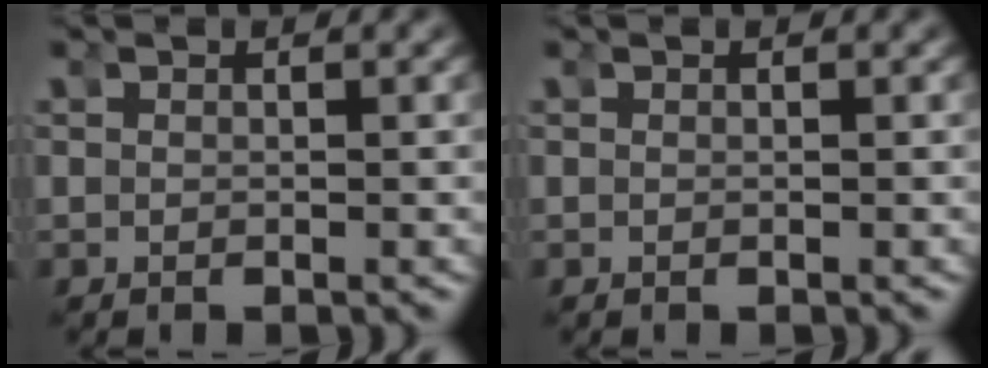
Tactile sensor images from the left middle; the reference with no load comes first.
{"total": 0.0}